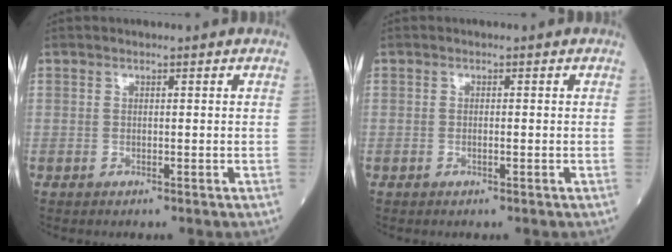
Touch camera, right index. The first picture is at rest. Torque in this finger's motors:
{"motor_torque": [-0.06, 0.03, -0.05, -0.01]}